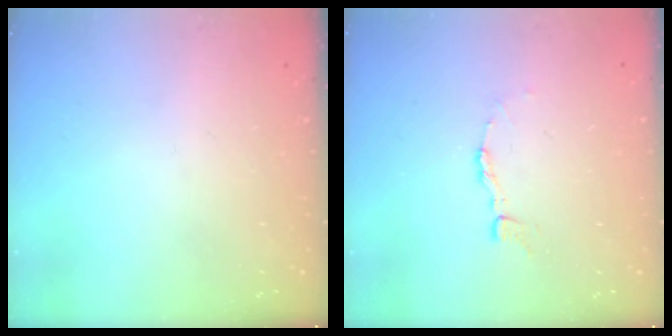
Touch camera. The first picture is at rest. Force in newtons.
{"total": 3.2, "press": 3.2, "slide": 0.2}